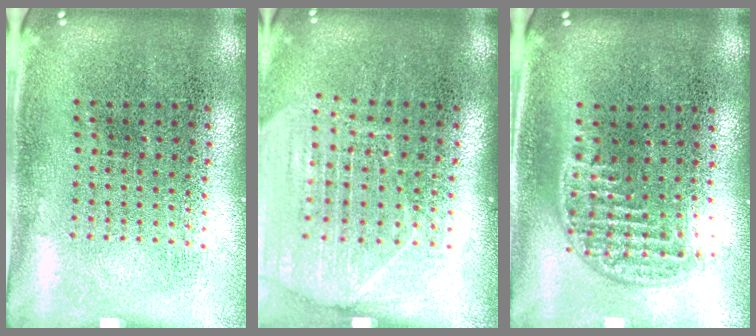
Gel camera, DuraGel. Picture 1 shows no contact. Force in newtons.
{"total": 1.7, "press": 1.5, "slide": 0.8}
{"total": 1.2, "press": 1.0, "slide": 0.6}